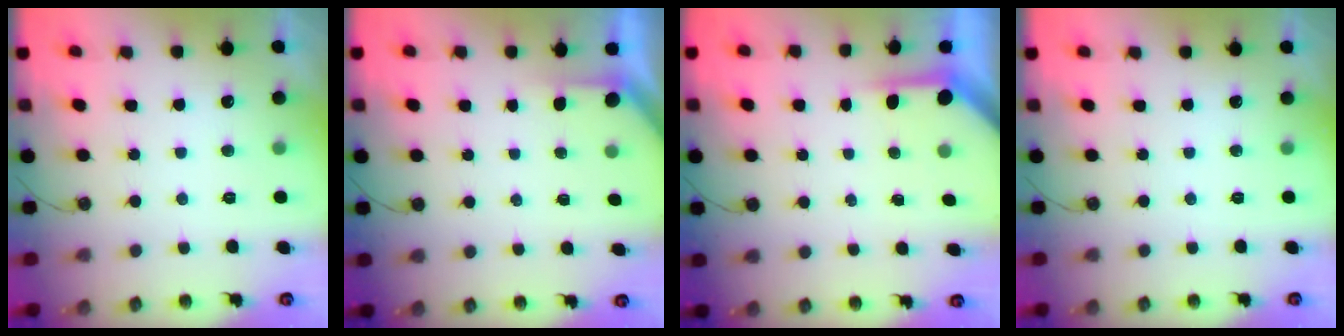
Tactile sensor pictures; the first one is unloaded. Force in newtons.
{"total": 1.5, "press": 1.5, "slide": 0.1}
{"total": 3.6, "press": 3.6, "slide": 0.4}
{"total": 0.0}